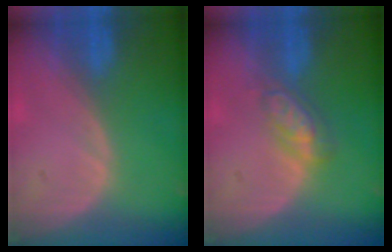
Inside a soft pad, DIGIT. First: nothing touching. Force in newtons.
{"total": 4.6, "press": 4.2, "slide": 2.0}